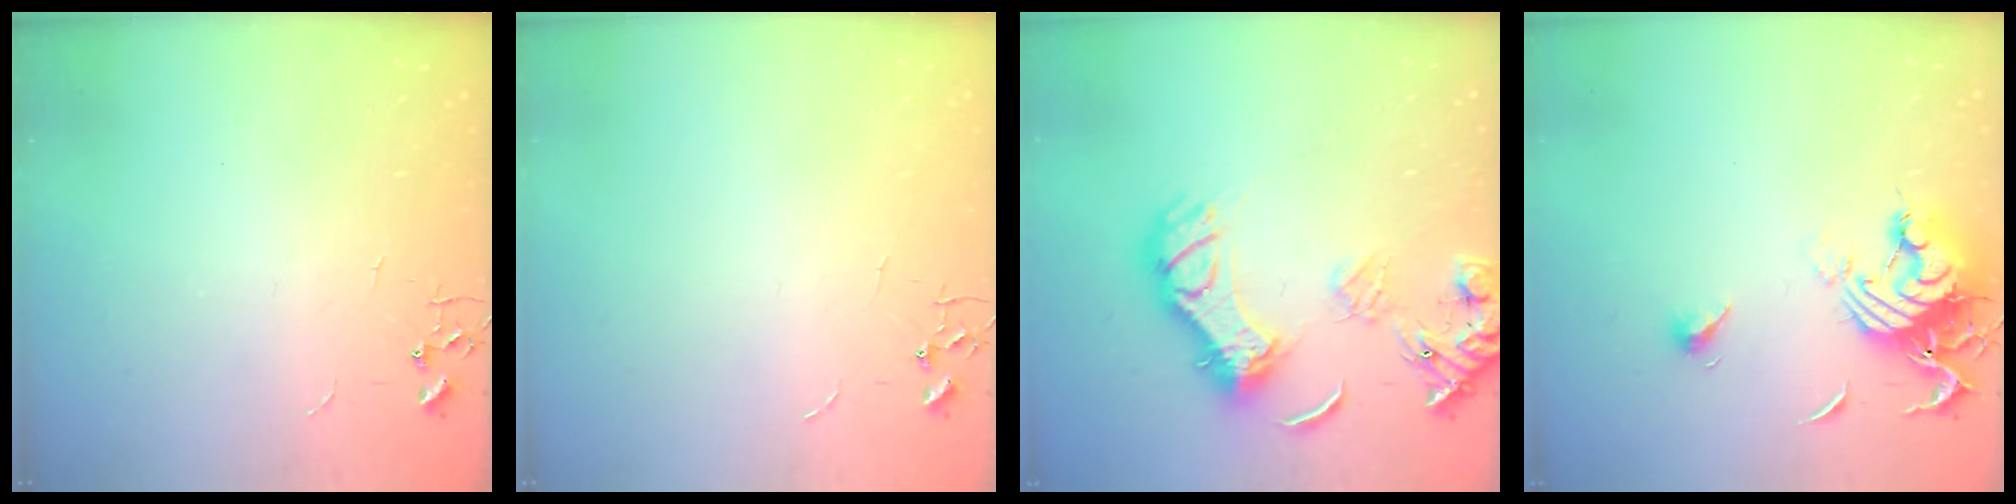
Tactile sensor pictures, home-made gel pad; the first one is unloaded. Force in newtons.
{"total": 0.0}
{"total": 16.6, "press": 16.5, "slide": 1.8}
{"total": 14.0, "press": 14.0, "slide": 1.1}